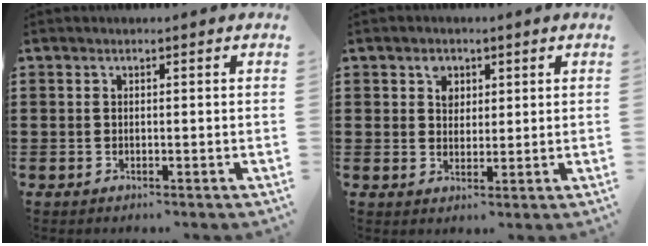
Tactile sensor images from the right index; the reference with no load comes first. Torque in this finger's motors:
{"motor_torque": [0.03, -0.01, 0.02, 0.01]}